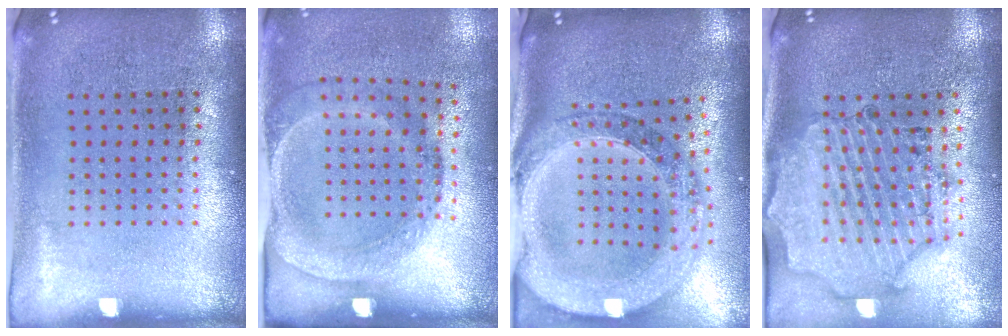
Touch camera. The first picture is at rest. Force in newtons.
{"total": 1.8, "press": 1.2, "slide": 1.4}
{"total": 2.6, "press": 2.3, "slide": 1.3}
{"total": 1.8, "press": 1.8, "slide": 0.3}